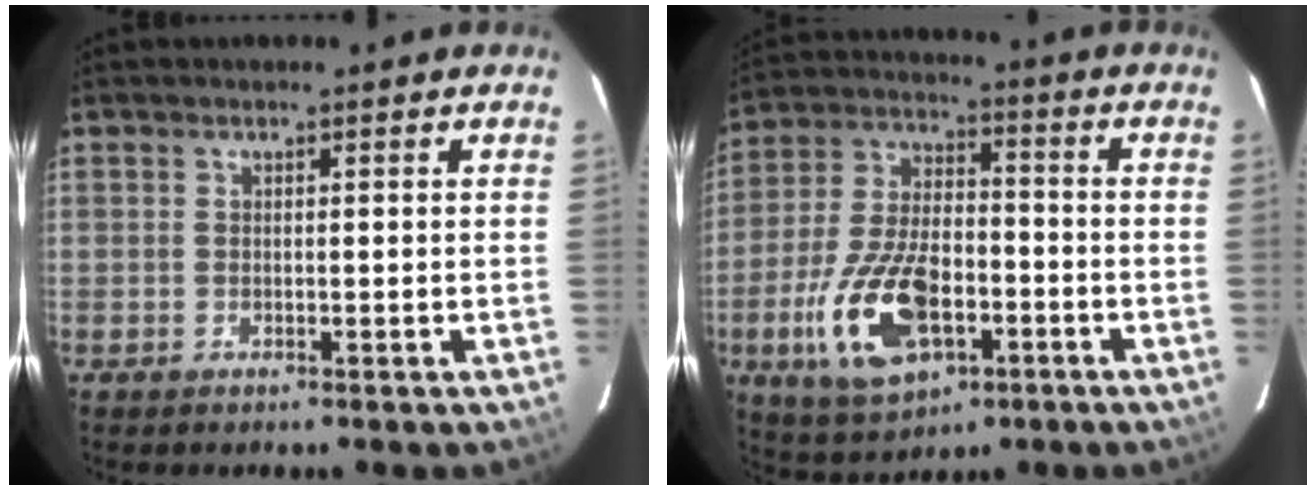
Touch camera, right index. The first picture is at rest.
{"total": 17.3, "force": [-6.4, 8.8, 13.4], "torque": [-0.290, -0.007, -0.103]}